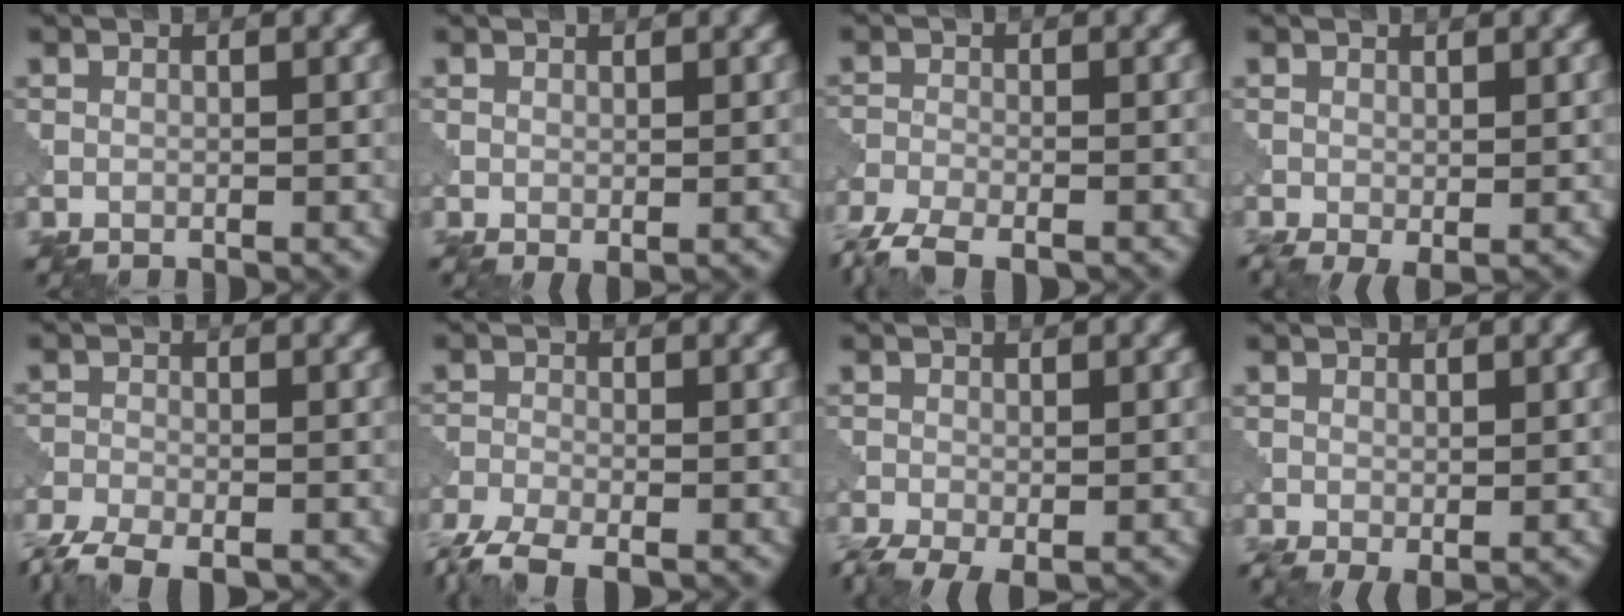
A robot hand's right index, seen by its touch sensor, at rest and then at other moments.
{"total": 0.7, "force": [0.0, 0.4, 0.6], "torque": [-0.010, -0.002, 0.002]}
{"total": 5.1, "force": [-4.2, 1.3, 2.5], "torque": [-0.050, -0.018, -0.086]}
{"total": 2.2, "force": [-0.9, 0.9, 1.8], "torque": [-0.037, -0.011, -0.012]}
{"total": 6.0, "force": [-5.0, 1.8, 2.8], "torque": [-0.056, -0.024, -0.093]}
{"total": 5.0, "force": [-4.1, 1.3, 2.6], "torque": [-0.051, -0.016, -0.087]}
{"total": 3.9, "force": [-2.6, 1.3, 2.6], "torque": [-0.049, -0.007, -0.045]}
{"total": 1.9, "force": [-0.7, 0.8, 1.6], "torque": [-0.033, -0.010, -0.009]}